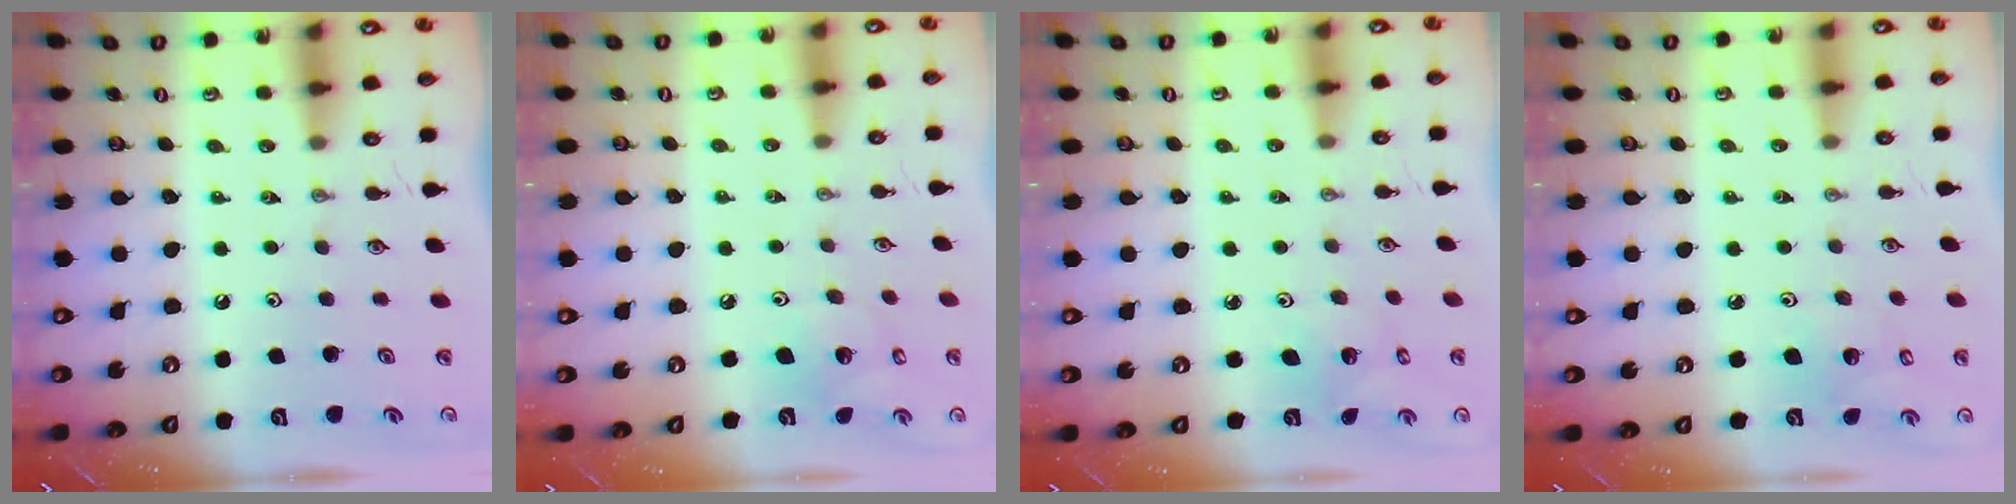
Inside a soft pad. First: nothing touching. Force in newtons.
{"total": 6.9, "press": 6.8, "slide": 0.9}
{"total": 3.9, "press": 3.9, "slide": 0.2}
{"total": 4.7, "press": 4.2, "slide": 2.1}